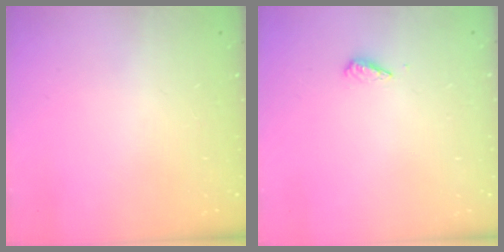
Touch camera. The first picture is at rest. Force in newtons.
{"total": 2.9, "press": 2.9, "slide": 0.4}